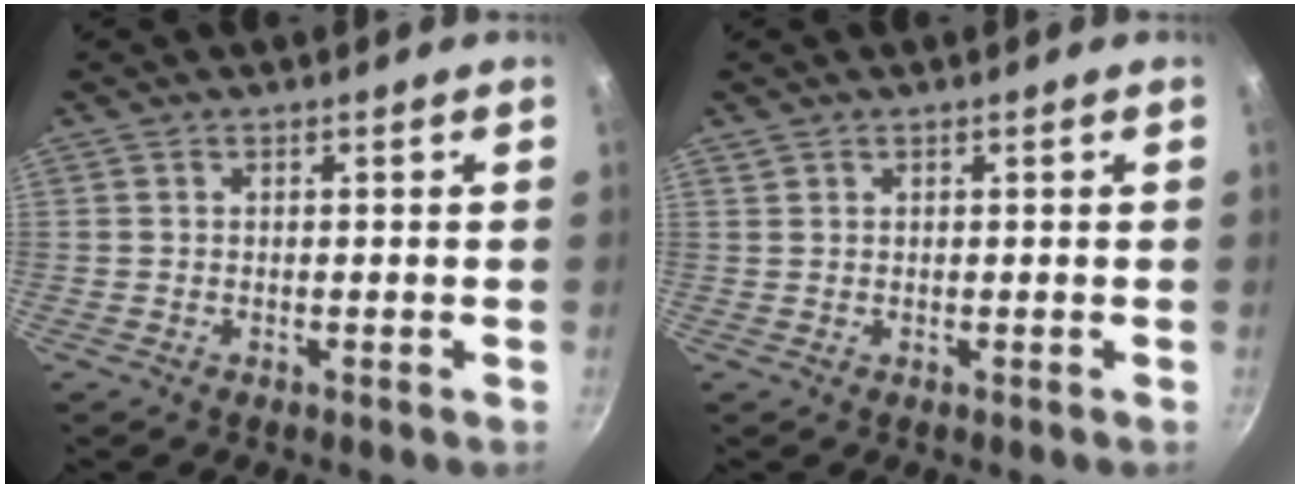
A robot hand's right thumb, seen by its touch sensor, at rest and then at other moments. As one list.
[{"total": 0.7, "force": [0.5, 0.5, 0.1], "torque": [-0.002, 0.002, 0.010]}]